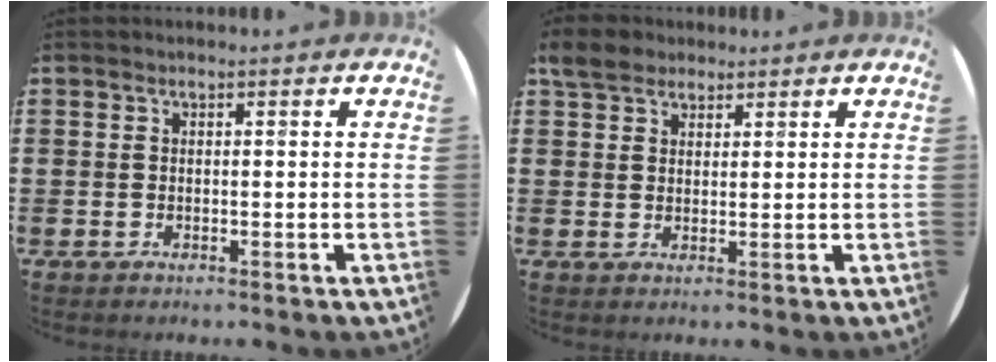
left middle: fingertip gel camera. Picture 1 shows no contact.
{"total": 3.7, "force": [3.0, 1.9, 0.9], "torque": [-0.011, 0.001, 0.055]}